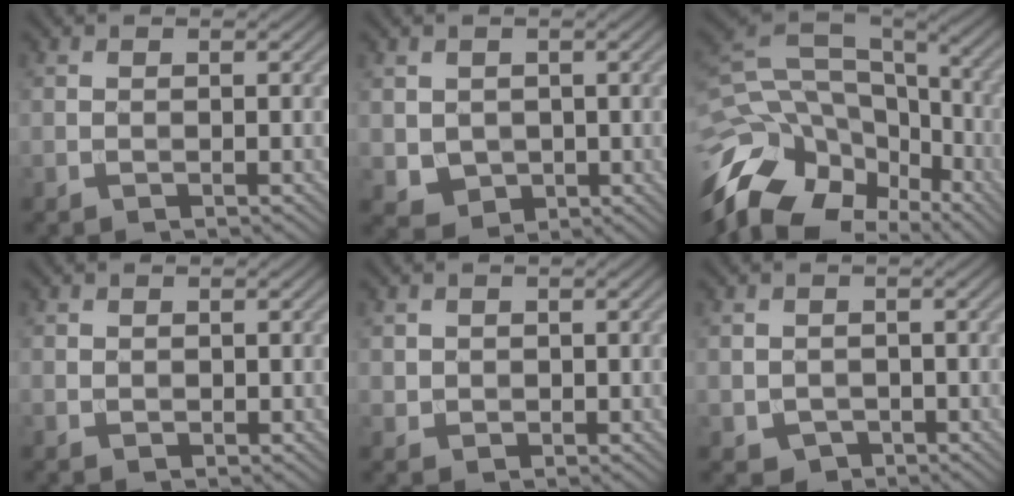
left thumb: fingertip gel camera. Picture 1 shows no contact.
{"total": 3.4, "force": [0.3, 3.1, 1.4], "torque": [-0.050, -0.012, 0.009]}
{"total": 19.5, "force": [-10.5, 12.8, 10.2], "torque": [-0.253, -0.022, -0.140]}
{"total": 1.0, "force": [0.7, 0.7, 0.3], "torque": [-0.008, -0.004, 0.018]}
{"total": 2.0, "force": [1.0, 1.6, 0.6], "torque": [-0.021, -0.005, 0.021]}
{"total": 2.0, "force": [-0.1, 1.9, 0.8], "torque": [-0.027, -0.011, 0.001]}